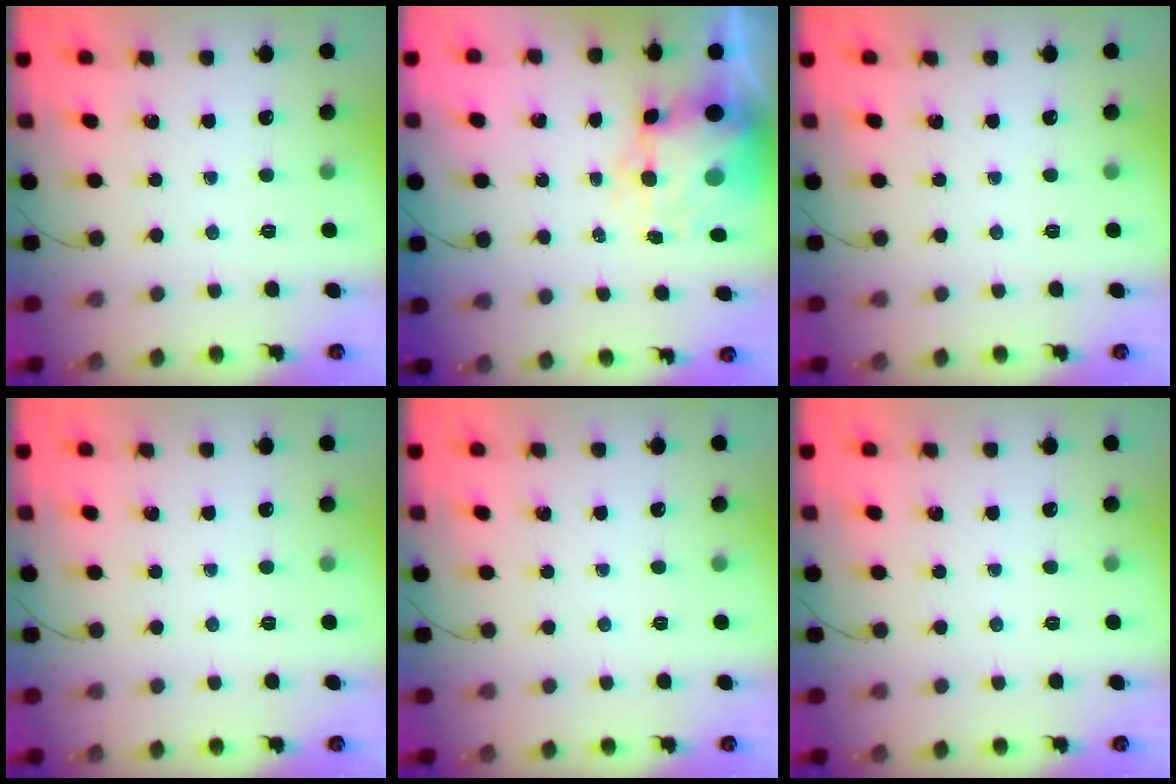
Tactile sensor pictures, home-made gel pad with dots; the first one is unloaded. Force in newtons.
{"total": 8.8, "press": 8.5, "slide": 2.0}
{"total": 0.0}
{"total": 0.0}
{"total": 0.0}
{"total": 0.0}